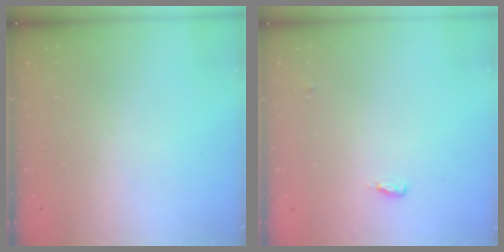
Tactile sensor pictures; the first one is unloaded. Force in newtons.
{"total": 3.4, "press": 3.2, "slide": 1.2}